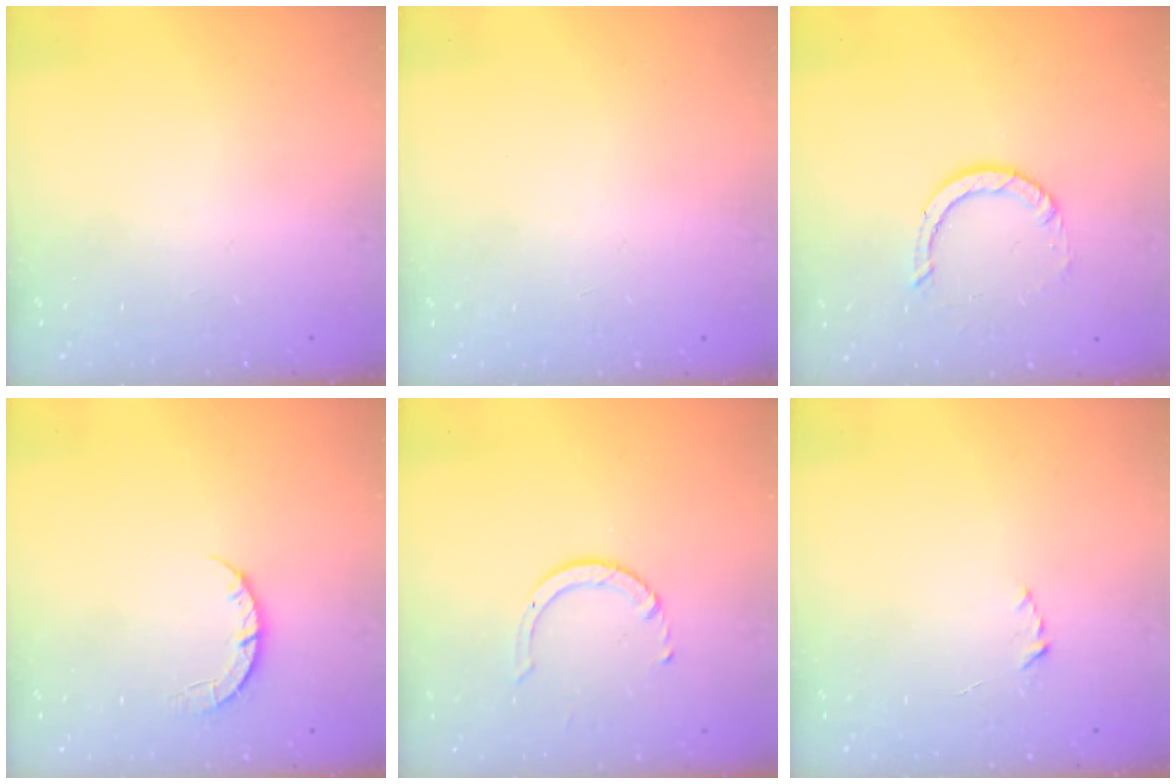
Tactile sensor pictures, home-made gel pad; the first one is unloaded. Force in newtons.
{"total": 2.6, "press": 2.6, "slide": 0.2}
{"total": 2.9, "press": 2.9, "slide": 0.2}
{"total": 4.0, "press": 4.0, "slide": 0.5}
{"total": 3.2, "press": 3.2, "slide": 0.4}
{"total": 1.9, "press": 1.9, "slide": 0.2}